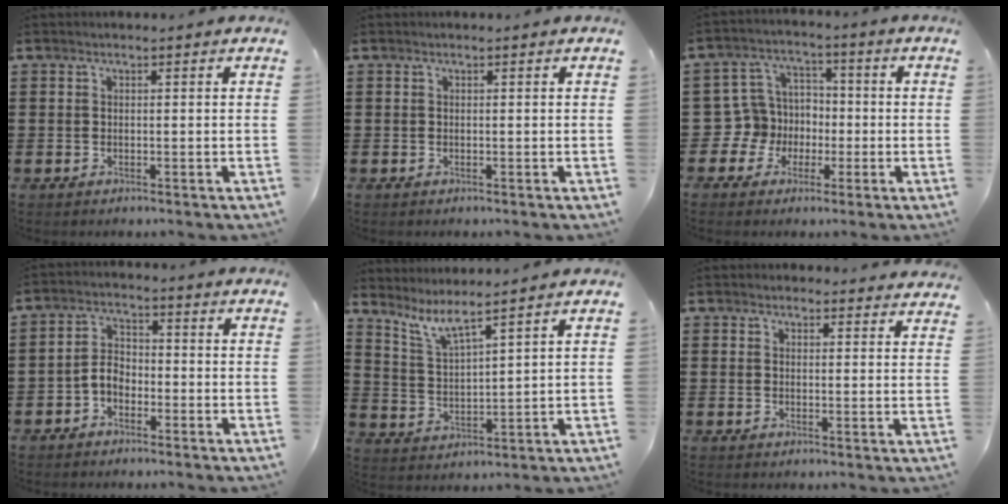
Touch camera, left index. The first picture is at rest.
{"total": 0.0}
{"total": 7.8, "force": [-1.1, 7.6, 1.8], "torque": [-0.085, 0.004, -0.020]}
{"total": 3.5, "force": [-1.9, 2.1, 2.1], "torque": [-0.056, 0.004, -0.043]}
{"total": 5.6, "force": [4.5, 0.4, 3.2], "torque": [-0.081, -0.018, 0.078]}
{"total": 2.4, "force": [2.4, 0.4, -0.1], "torque": [0.003, -0.008, 0.045]}